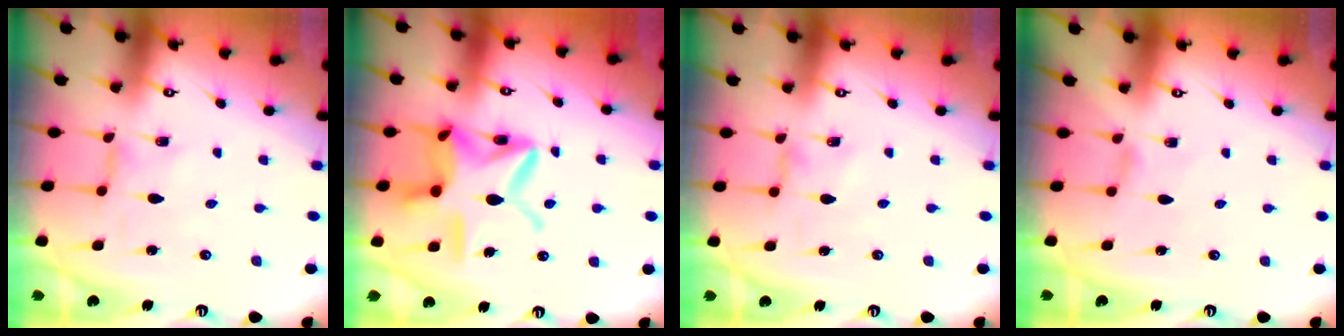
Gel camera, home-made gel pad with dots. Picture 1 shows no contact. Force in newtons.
{"total": 18.5, "press": 18.5, "slide": 1.6}
{"total": 1.2, "press": 1.1, "slide": 0.4}
{"total": 0.0}